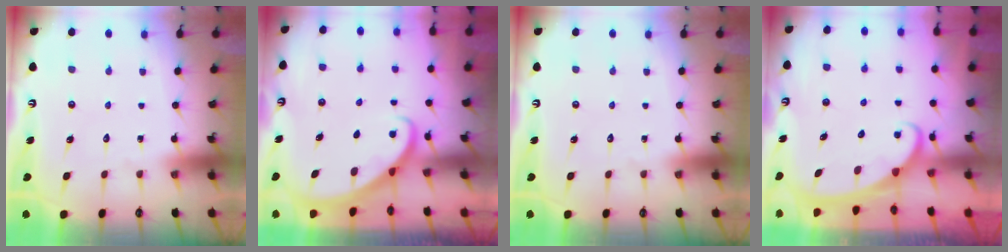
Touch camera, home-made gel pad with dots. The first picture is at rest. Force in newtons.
{"total": 2.8, "press": 2.8, "slide": 0.2}
{"total": 0.0}
{"total": 2.4, "press": 2.4, "slide": 0.4}